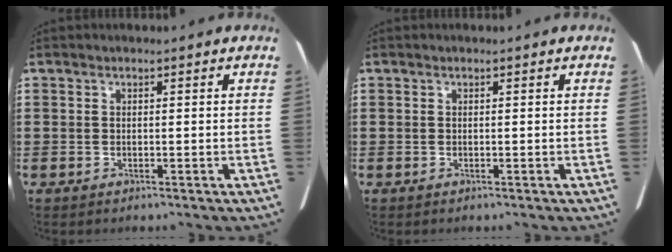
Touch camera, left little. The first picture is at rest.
{"total": 0.0}